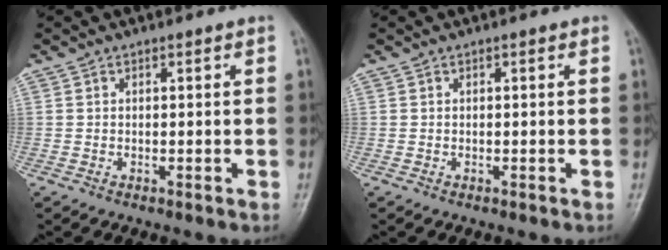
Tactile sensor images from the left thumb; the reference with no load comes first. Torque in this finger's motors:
{"motor_torque": [-0.08, -0.02, -0.04, -0.06, 0.00]}